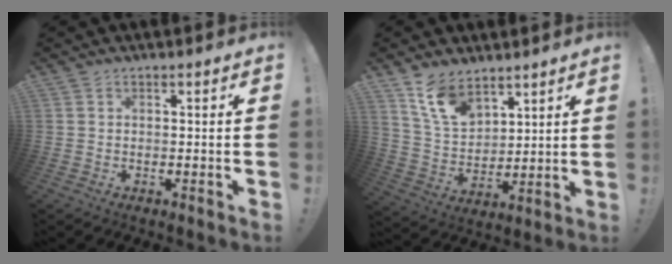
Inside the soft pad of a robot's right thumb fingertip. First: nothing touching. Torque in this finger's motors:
{"motor_torque": [1.73, 1.45, 0.10, -0.11, 0.05]}